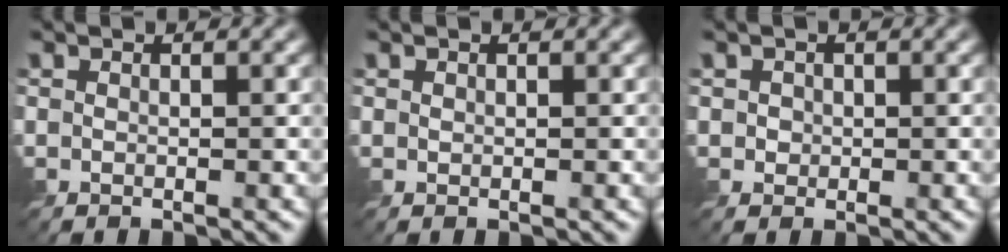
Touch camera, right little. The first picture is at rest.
{"total": 0.0}
{"total": 1.0, "force": [0.0, 1.0, 0.1], "torque": [-0.003, -0.004, 0.001]}